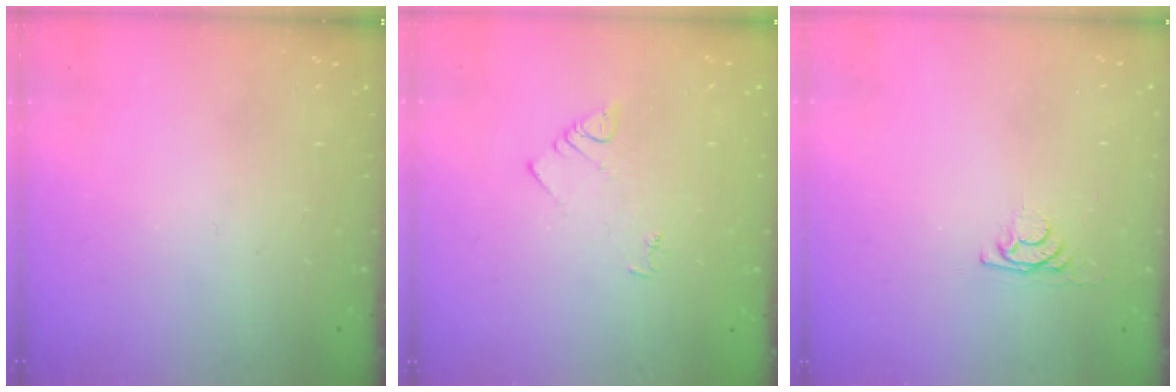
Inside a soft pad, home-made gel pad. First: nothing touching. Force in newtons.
{"total": 2.9, "press": 2.9, "slide": 0.3}
{"total": 2.9, "press": 2.9, "slide": 0.4}